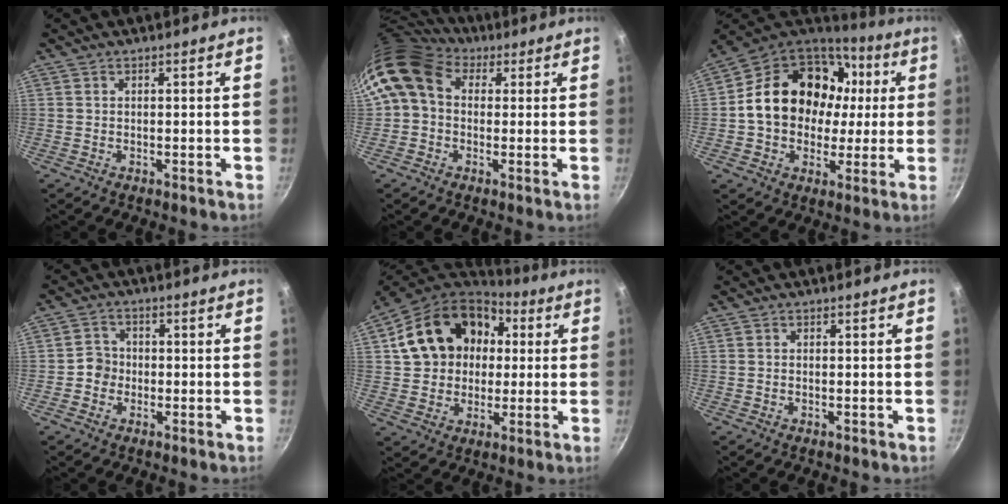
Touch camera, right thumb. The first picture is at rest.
{"total": 10.7, "force": [2.6, 8.4, 6.1], "torque": [-0.100, 0.011, 0.025]}
{"total": 22.6, "force": [2.9, 17.7, 13.9], "torque": [-0.212, 0.037, 0.050]}
{"total": 3.5, "force": [-1.0, 3.2, 1.0], "torque": [0.009, 0.015, -0.025]}
{"total": 19.7, "force": [3.9, 15.6, 11.3], "torque": [-0.180, 0.033, 0.064]}
{"total": 0.0}